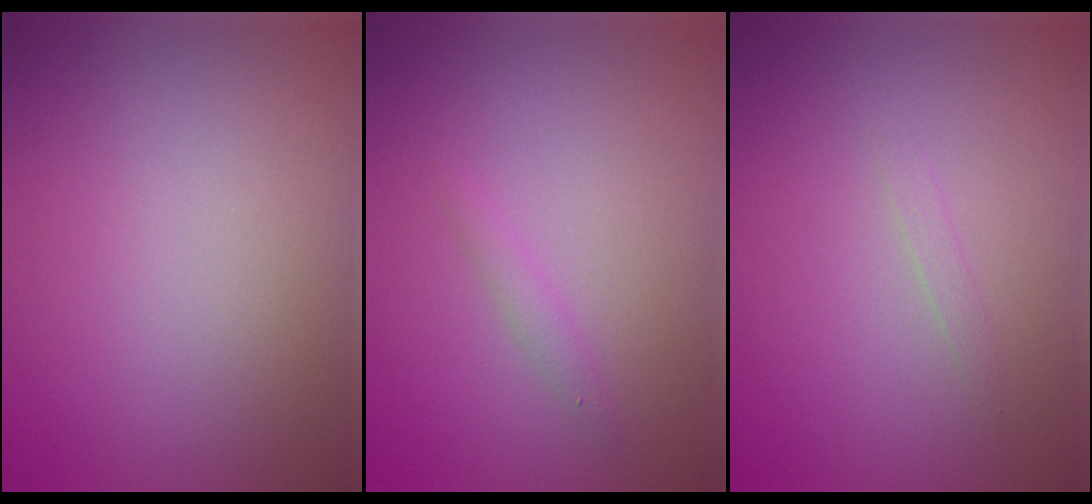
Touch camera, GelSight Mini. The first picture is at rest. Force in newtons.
{"total": 0.9, "press": 0.9, "slide": 0.1}
{"total": 0.6, "press": 0.6, "slide": 0.0}